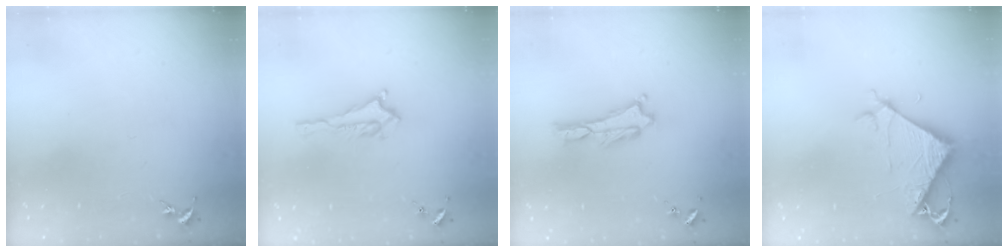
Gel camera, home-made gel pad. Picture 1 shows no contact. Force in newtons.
{"total": 1.5, "press": 1.4, "slide": 0.2}
{"total": 0.0}
{"total": 6.1, "press": 6.0, "slide": 0.5}